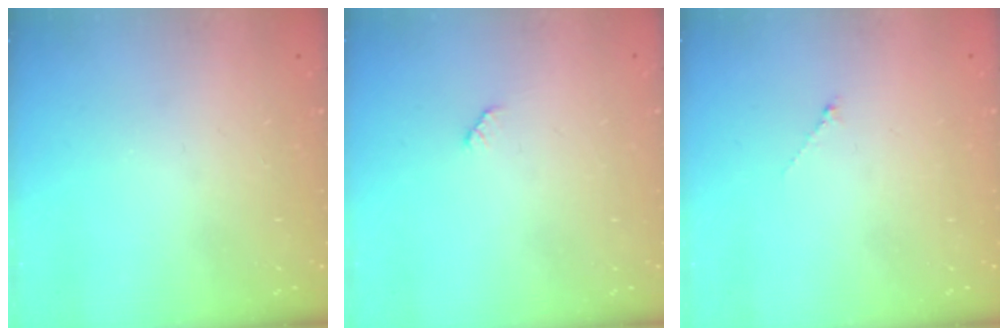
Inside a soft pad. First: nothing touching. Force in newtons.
{"total": 2.5, "press": 2.5, "slide": 0.4}
{"total": 0.6, "press": 0.5, "slide": 0.3}